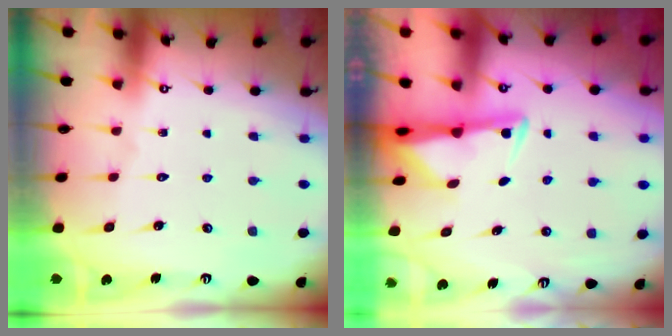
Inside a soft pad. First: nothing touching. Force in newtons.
{"total": 2.9, "press": 2.8, "slide": 0.7}